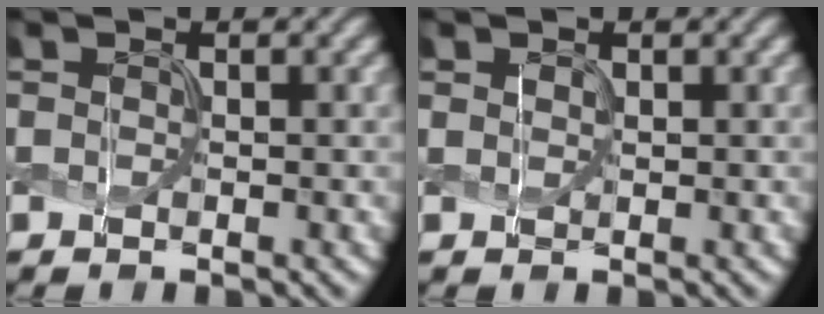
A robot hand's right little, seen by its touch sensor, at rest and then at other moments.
{"total": 0.6, "force": [0.4, 0.4, 0.2], "torque": [-0.005, -0.004, 0.010]}